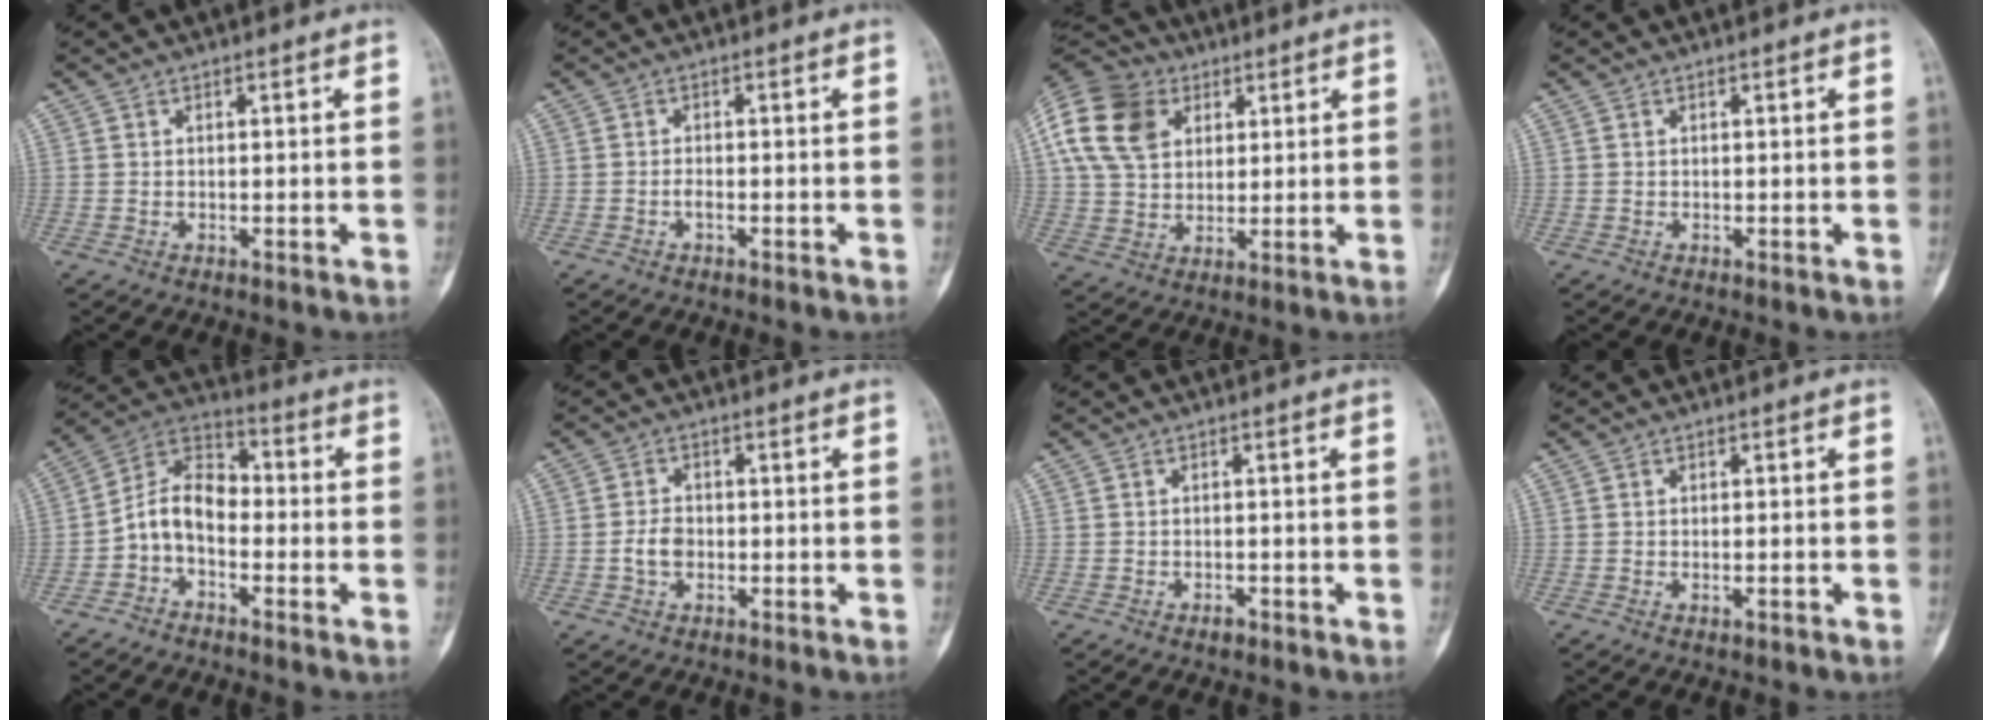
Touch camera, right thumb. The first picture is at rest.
{"total": 1.1, "force": [-0.6, 0.5, 0.8], "torque": [-0.015, 0.002, -0.012]}
{"total": 16.9, "force": [5.8, 12.7, 9.6], "torque": [-0.184, 0.010, 0.102]}
{"total": 0.0}
{"total": 8.9, "force": [-2.6, 5.9, 6.1], "torque": [-0.100, 0.053, -0.064]}
{"total": 3.4, "force": [-0.9, 2.4, 2.3], "torque": [-0.037, 0.011, -0.020]}
{"total": 1.2, "force": [-0.8, 0.7, 0.6], "torque": [-0.012, 0.004, -0.013]}
{"total": 1.2, "force": [-0.5, 0.4, 1.1], "torque": [-0.022, 0.009, -0.003]}